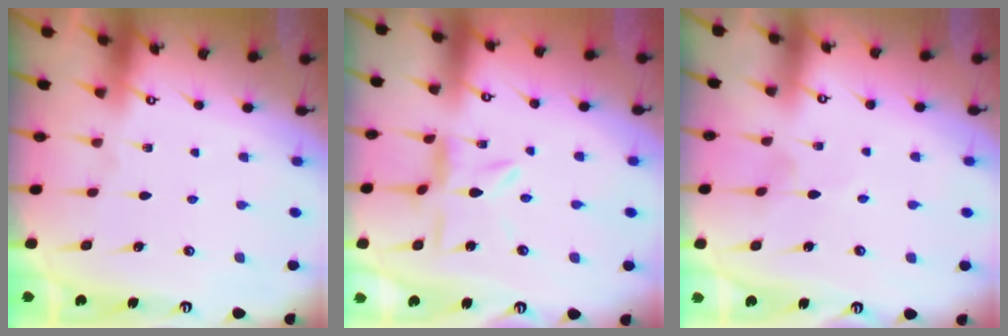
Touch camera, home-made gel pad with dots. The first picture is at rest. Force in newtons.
{"total": 3.6, "press": 3.6, "slide": 0.2}
{"total": 0.8, "press": 0.8, "slide": 0.2}